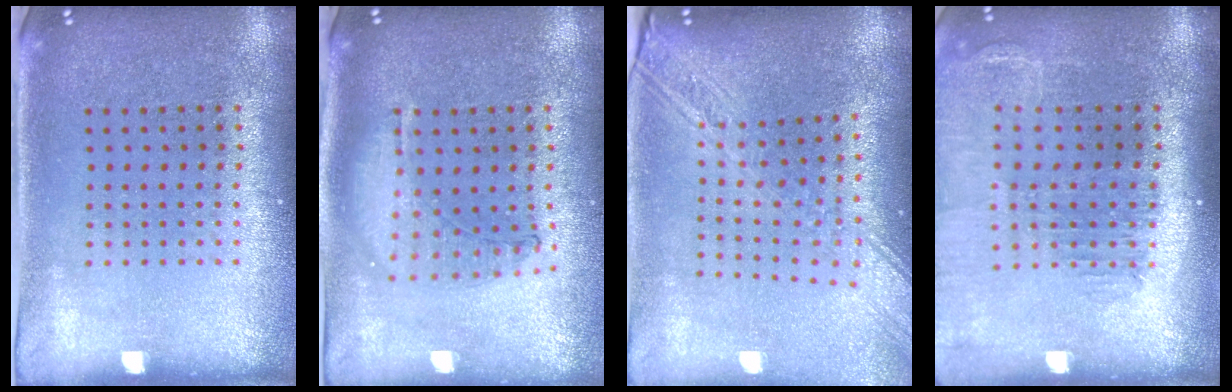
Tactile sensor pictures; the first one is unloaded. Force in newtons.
{"total": 1.0, "press": 0.9, "slide": 0.3}
{"total": 2.7, "press": 2.1, "slide": 1.6}
{"total": 1.4, "press": 1.4, "slide": 0.2}